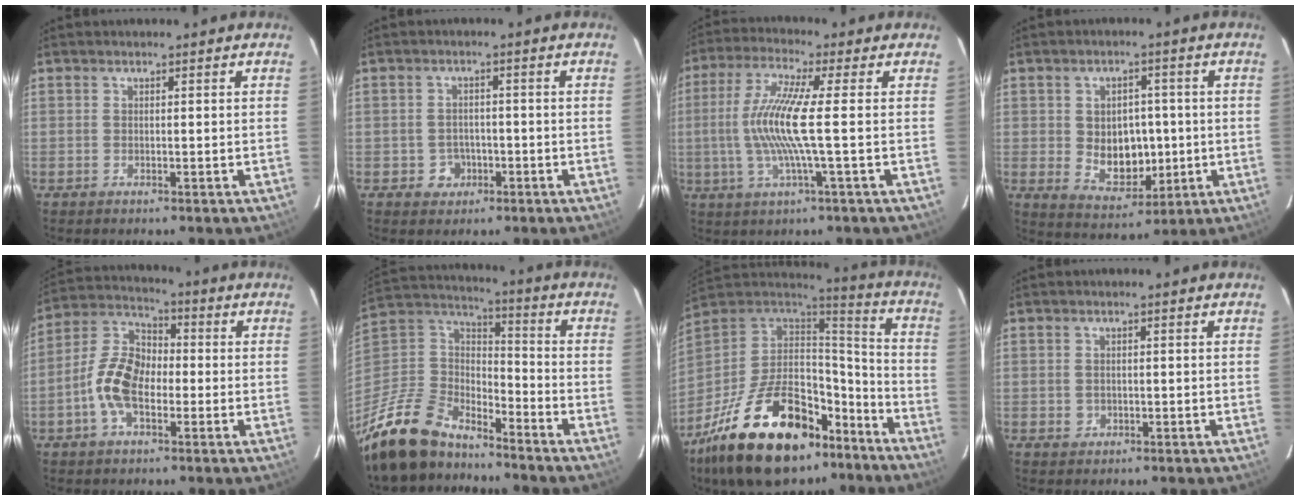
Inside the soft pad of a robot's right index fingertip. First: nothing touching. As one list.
[{"total": 3.6, "force": [-1.4, 3.3, 0.6], "torque": [-0.019, 0.012, -0.012]}, {"total": 10.7, "force": [-0.8, -0.4, 10.6], "torque": [-0.216, 0.000, -0.012]}, {"total": 9.2, "force": [-0.4, 7.1, 5.9], "torque": [-0.113, 0.002, 0.017]}, {"total": 10.4, "force": [-3.0, 6.1, 7.9], "torque": [-0.167, 0.020, -0.058]}, {"total": 18.4, "force": [-14.7, 7.9, 7.8], "torque": [-0.191, 0.003, -0.268]}, {"total": 30.9, "force": [-19.6, 15.2, 18.4], "torque": [-0.350, 0.002, -0.291]}, {"total": 1.5, "force": [-0.2, 1.4, 0.4], "torque": [-0.004, 0.002, 0.002]}]